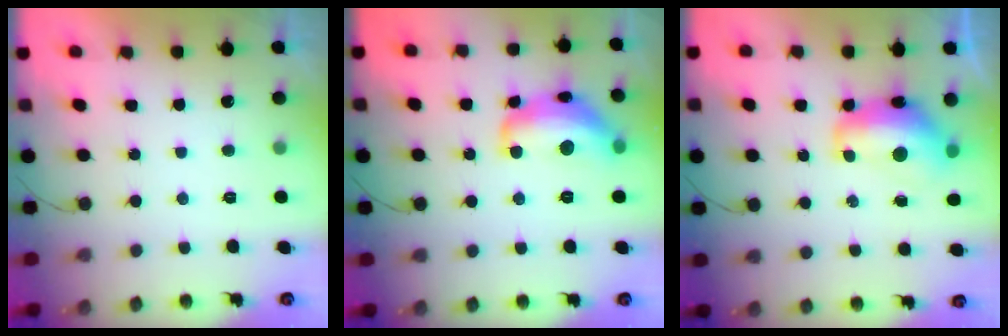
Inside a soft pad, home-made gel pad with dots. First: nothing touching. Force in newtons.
{"total": 14.6, "press": 14.6, "slide": 1.2}
{"total": 11.9, "press": 11.8, "slide": 1.4}